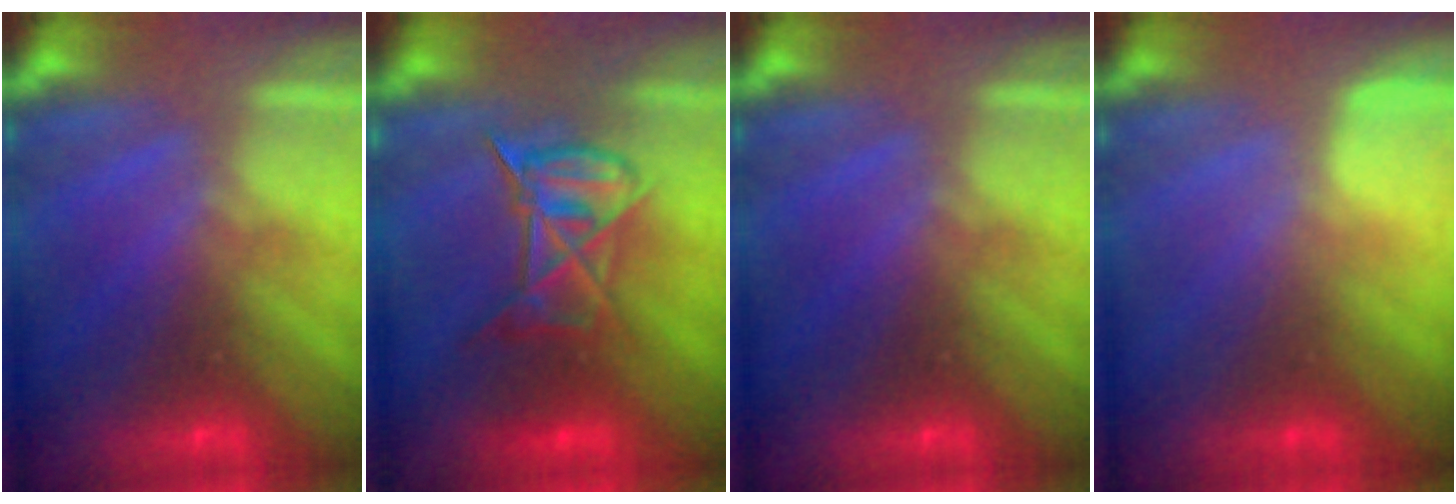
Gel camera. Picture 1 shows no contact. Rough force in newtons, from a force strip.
{"total": 6.9}
{"total": 0.0}
{"total": 2.8}